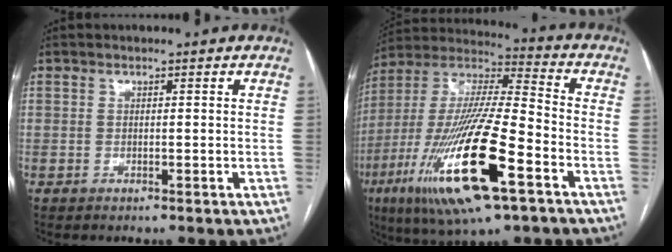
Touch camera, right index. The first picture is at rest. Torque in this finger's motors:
{"motor_torque": [1.44, -0.70, 0.37, 0.10]}